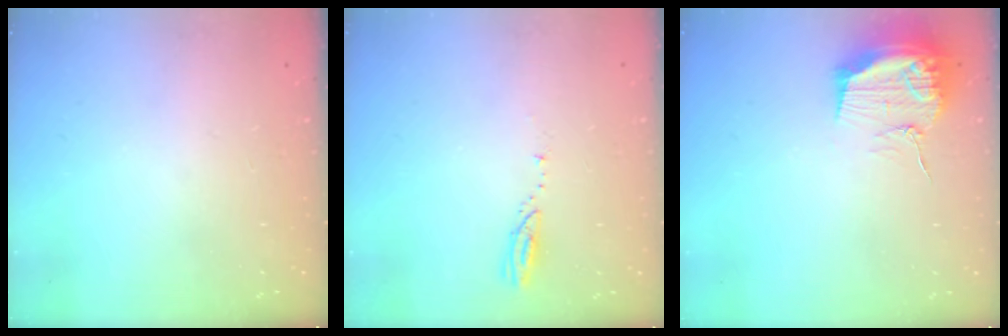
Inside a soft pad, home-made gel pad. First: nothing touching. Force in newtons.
{"total": 3.0, "press": 3.0, "slide": 0.1}
{"total": 16.1, "press": 16.1, "slide": 0.2}